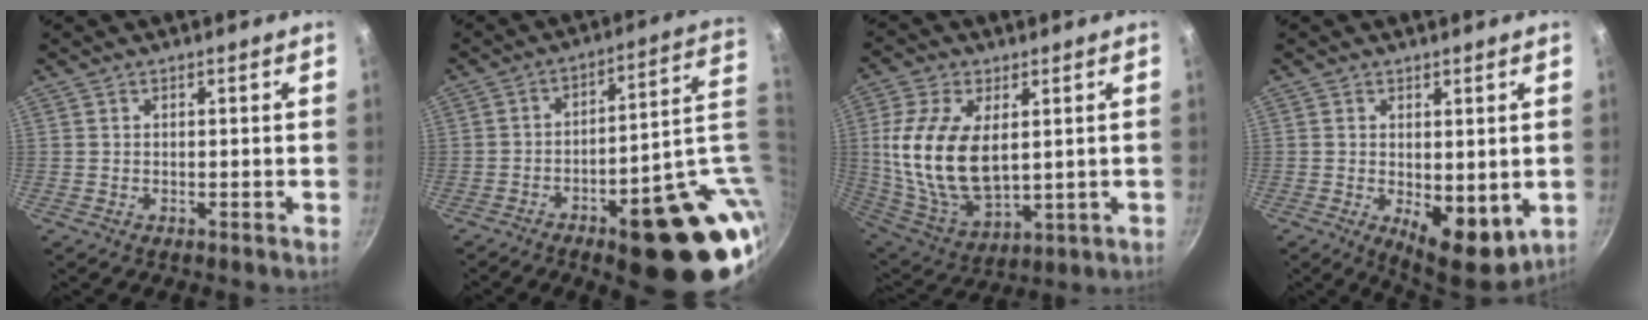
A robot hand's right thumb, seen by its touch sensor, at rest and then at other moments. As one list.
[{"total": 23.4, "force": [-4.2, 8.4, 21.5], "torque": [-0.222, 0.014, -0.041]}, {"total": 18.1, "force": [2.5, 10.1, 14.8], "torque": [-0.286, -0.021, 0.064]}, {"total": 9.0, "force": [-1.0, 4.4, 7.8], "torque": [-0.093, -0.016, -0.002]}]